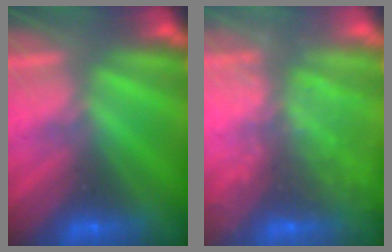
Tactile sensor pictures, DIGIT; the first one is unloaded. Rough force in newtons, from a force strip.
{"total": 6.0}